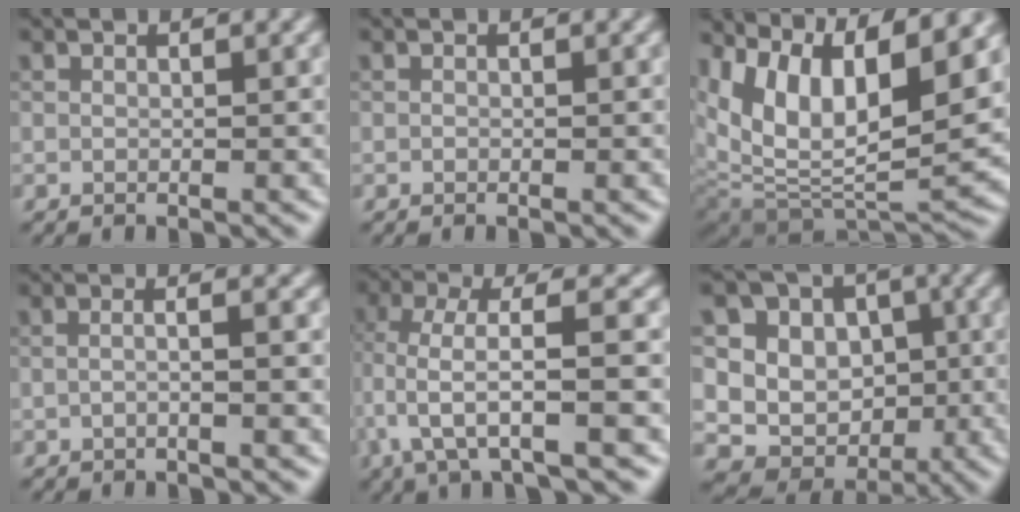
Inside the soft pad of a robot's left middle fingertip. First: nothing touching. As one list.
[{"total": 0.0}, {"total": 11.9, "force": [5.9, 5.0, 9.0], "torque": [-0.175, 0.010, 0.111]}, {"total": 2.6, "force": [-0.2, 1.1, 2.3], "torque": [-0.011, -0.002, -0.026]}, {"total": 5.9, "force": [-0.7, 1.2, 5.7], "torque": [-0.116, 0.010, -0.015]}, {"total": 13.4, "force": [3.0, 12.0, 5.2], "torque": [-0.113, 0.038, 0.046]}]